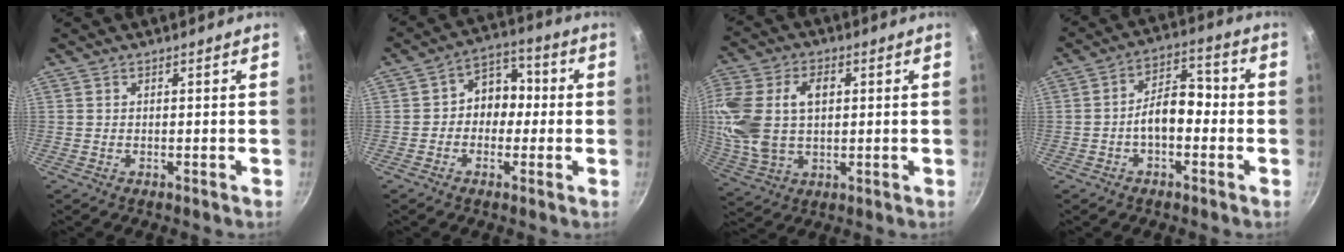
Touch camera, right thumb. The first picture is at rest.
{"total": 8.1, "force": [-0.4, 6.6, 4.6], "torque": [-0.010, 0.027, -0.023]}
{"total": 16.2, "force": [2.7, 10.5, 12.0], "torque": [-0.243, 0.005, 0.054]}
{"total": 8.4, "force": [-1.9, 5.0, 6.5], "torque": [-0.071, 0.040, -0.042]}